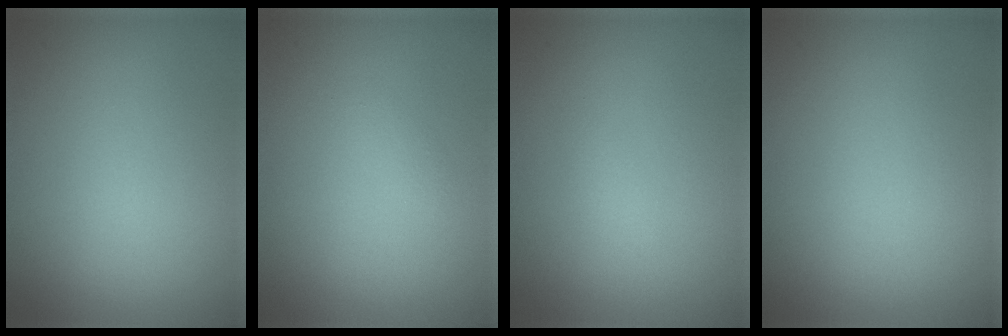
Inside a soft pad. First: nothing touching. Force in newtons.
{"total": 0.6, "press": 0.6, "slide": 0.1}
{"total": 0.6, "press": 0.6, "slide": 0.1}
{"total": 0.0}